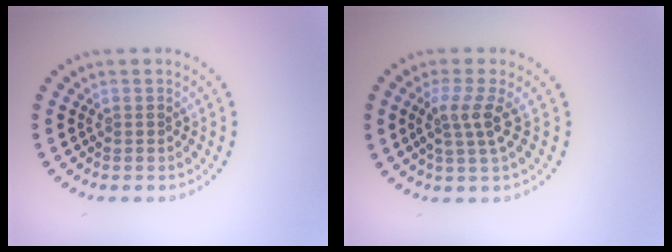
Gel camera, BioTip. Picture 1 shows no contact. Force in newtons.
{"total": 2.8, "press": 2.1, "slide": 1.9}